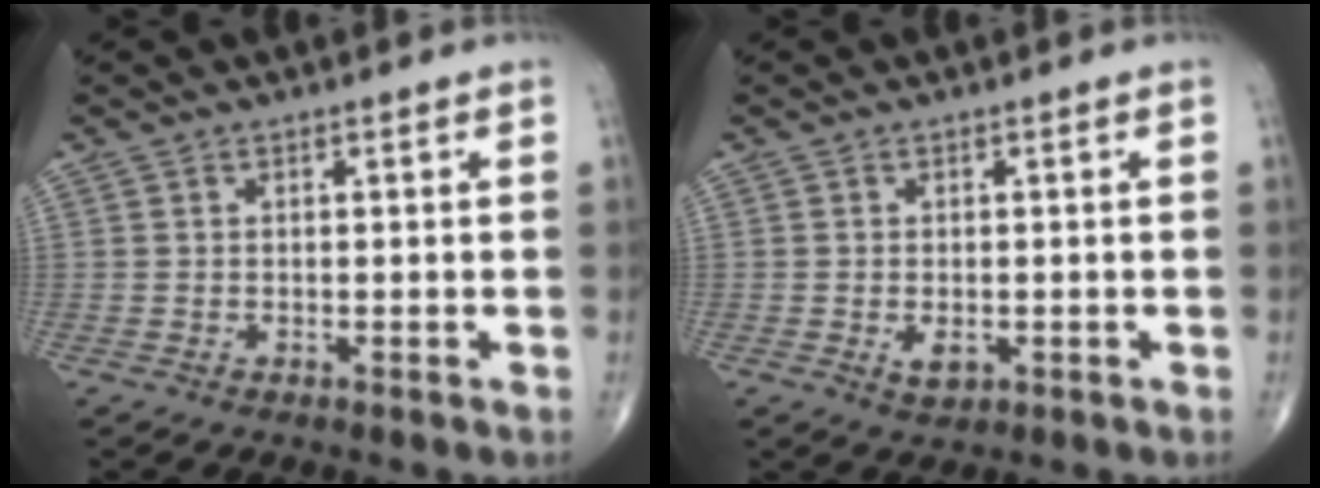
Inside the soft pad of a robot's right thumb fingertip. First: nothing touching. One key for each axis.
{"total": 2.5, "fx": -0.6, "fy": 1.6, "fz": 1.9, "tx": -0.026, "ty": -0.003, "tz": -0.005}